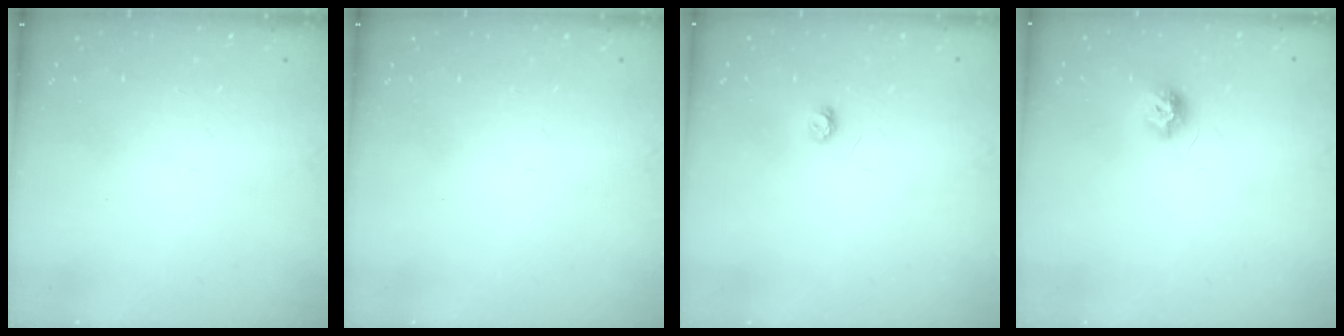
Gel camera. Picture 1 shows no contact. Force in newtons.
{"total": 0.0}
{"total": 3.3, "press": 3.3, "slide": 0.2}
{"total": 7.6, "press": 7.6, "slide": 0.2}